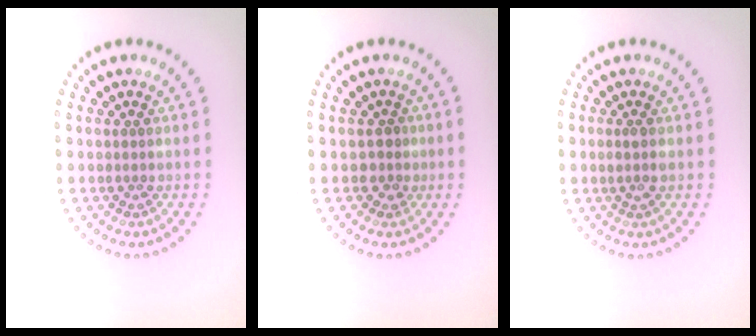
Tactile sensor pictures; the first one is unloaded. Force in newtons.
{"total": 1.4, "press": 1.1, "slide": 0.8}
{"total": 1.1, "press": 1.0, "slide": 0.5}